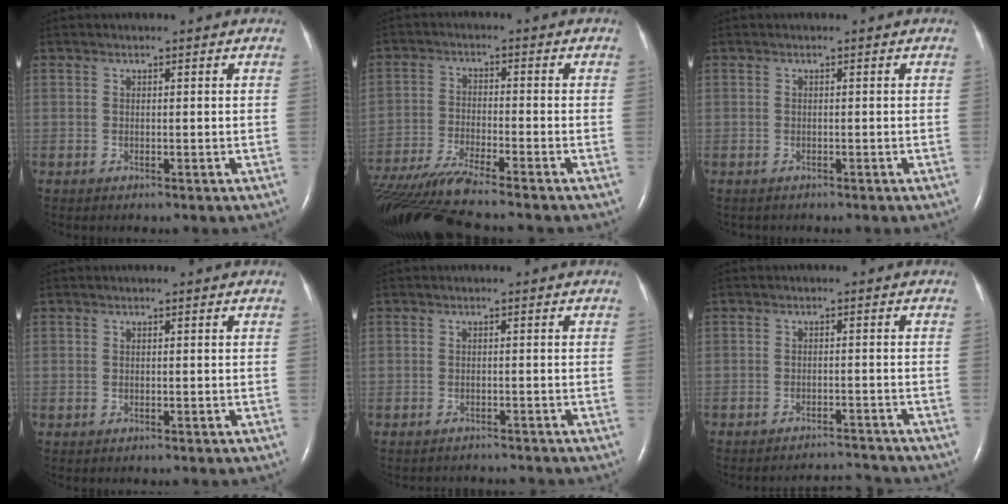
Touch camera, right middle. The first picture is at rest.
{"total": 12.0, "force": [-10.8, -1.4, 5.2], "torque": [-0.092, -0.024, -0.187]}
{"total": 0.5, "force": [-0.5, 0.3, 0.0], "torque": [-0.009, 0.001, -0.006]}
{"total": 0.0}
{"total": 3.8, "force": [-3.8, 0.5, 0.3], "torque": [0.001, -0.008, -0.049]}
{"total": 4.9, "force": [-4.7, -0.9, -1.0], "torque": [0.009, 0.000, -0.072]}